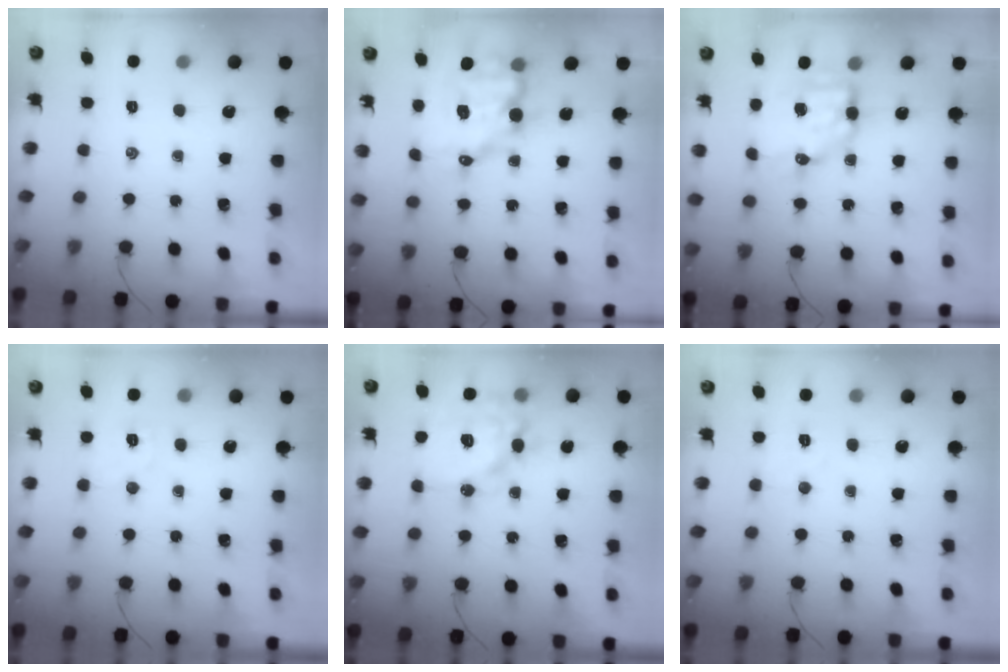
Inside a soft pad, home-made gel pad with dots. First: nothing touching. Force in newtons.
{"total": 11.5, "press": 11.2, "slide": 2.5}
{"total": 9.3, "press": 9.1, "slide": 2.0}
{"total": 5.0, "press": 4.8, "slide": 1.3}
{"total": 16.0, "press": 15.8, "slide": 2.4}
{"total": 3.8, "press": 3.7, "slide": 0.9}